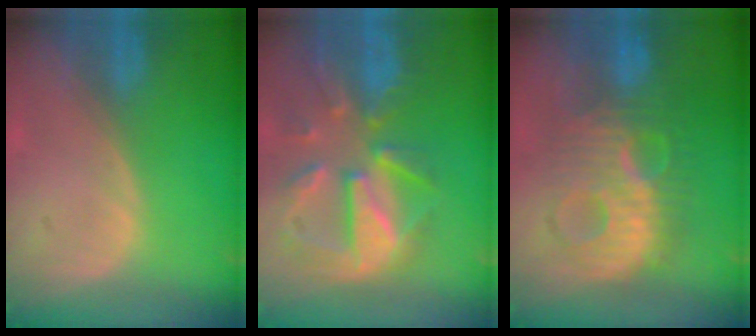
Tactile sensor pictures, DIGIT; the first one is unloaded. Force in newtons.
{"total": 11.7, "press": 10.2, "slide": 5.7}
{"total": 10.1, "press": 10.1, "slide": 0.3}